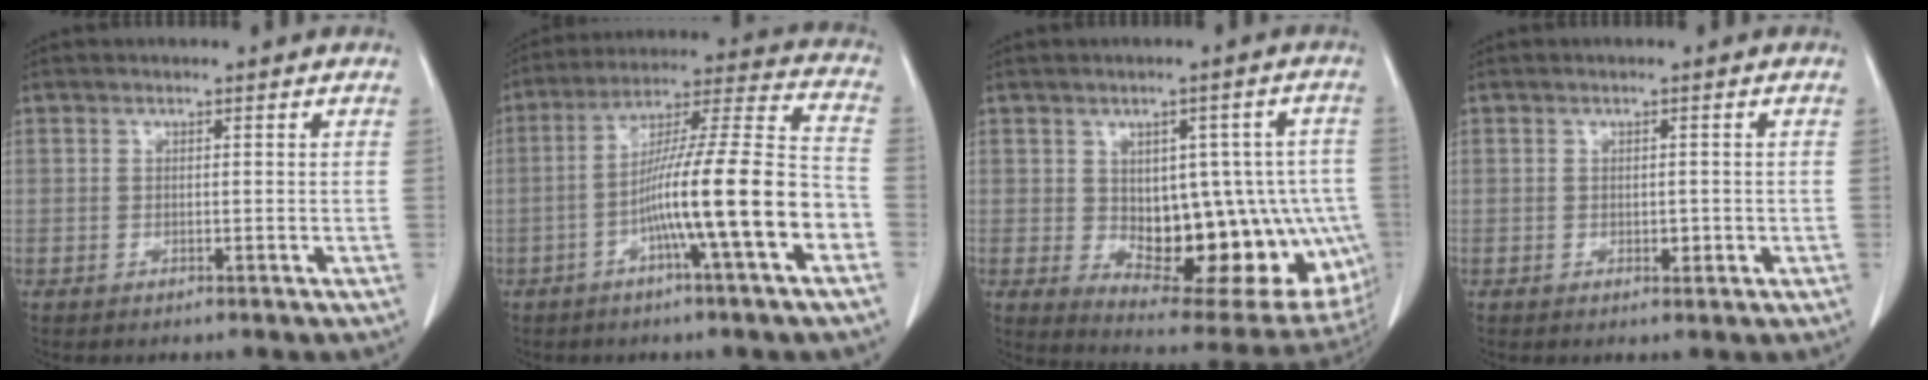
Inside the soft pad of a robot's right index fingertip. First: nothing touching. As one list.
[{"total": 14.4, "force": [-5.0, -0.5, 13.5], "torque": [-0.232, 0.012, -0.087]}, {"total": 20.6, "force": [-2.9, 10.3, 17.5], "torque": [-0.175, 0.017, -0.006]}, {"total": 1.3, "force": [-0.3, 0.8, 1.0], "torque": [-0.014, 0.000, -0.001]}]